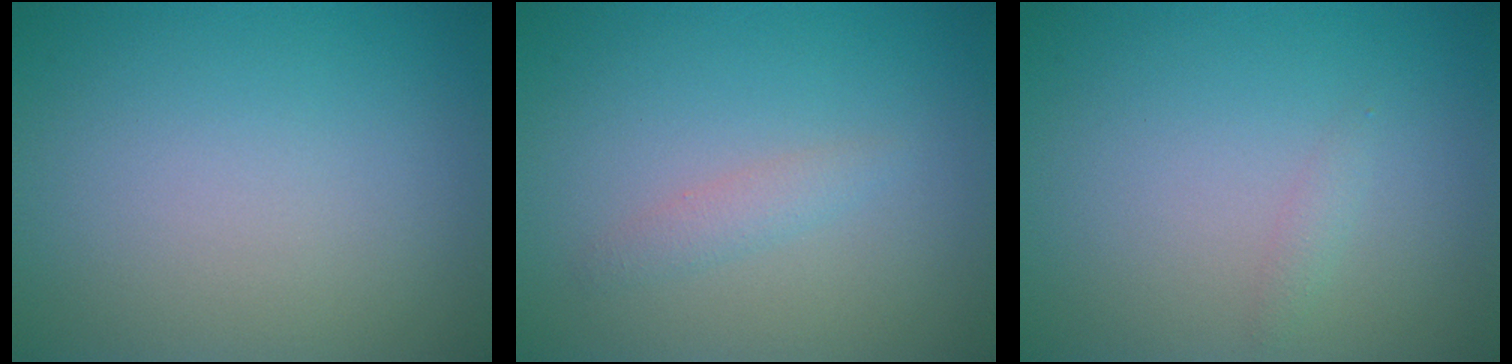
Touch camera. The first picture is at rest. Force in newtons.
{"total": 1.2, "press": 1.2, "slide": 0.1}
{"total": 0.7, "press": 0.7, "slide": 0.0}